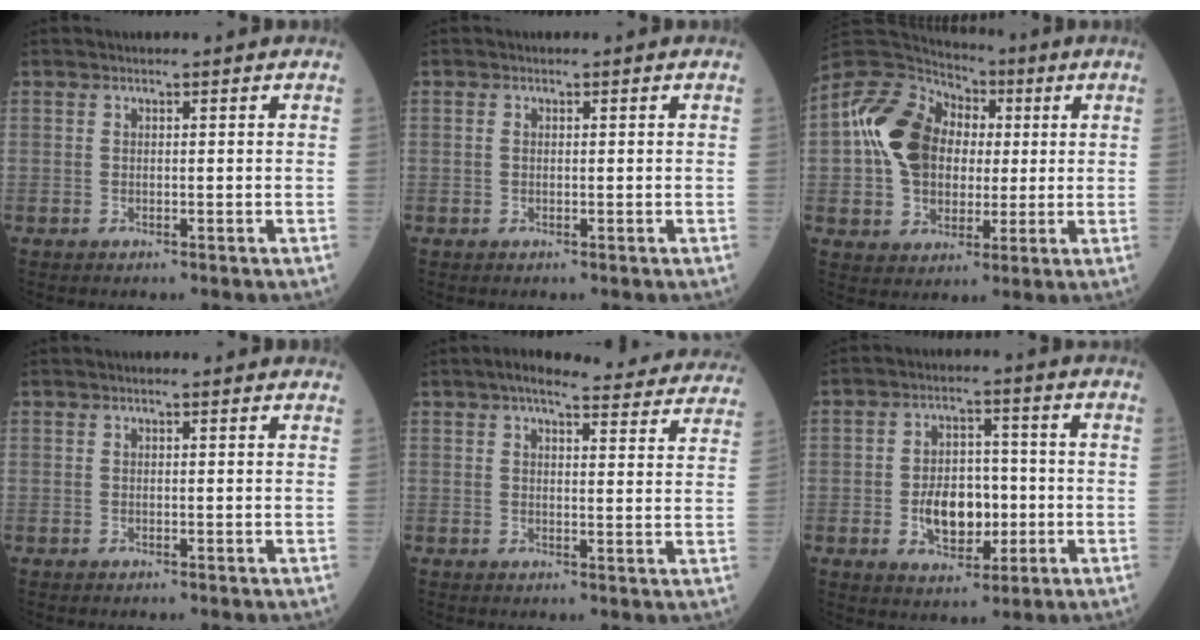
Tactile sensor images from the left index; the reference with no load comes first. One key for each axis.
{"total": 0.6, "fx": 0.0, "fy": 0.5, "fz": 0.4, "tx": -0.014, "ty": 0.004, "tz": 0.000}
{"total": 14.3, "fx": 1.4, "fy": 10.9, "fz": 9.0, "tx": -0.208, "ty": 0.040, "tz": 0.027}
{"total": 1.7, "fx": 1.4, "fy": 0.3, "fz": 0.9, "tx": -0.014, "ty": 0.013, "tz": 0.013}
{"total": 18.4, "fx": 16.9, "fy": 3.4, "fz": 6.6, "tx": -0.074, "ty": 0.001, "tz": 0.188}
{"total": 8.1, "fx": -1.6, "fy": 5.0, "fz": 6.1, "tx": -0.110, "ty": 0.007, "tz": -0.022}